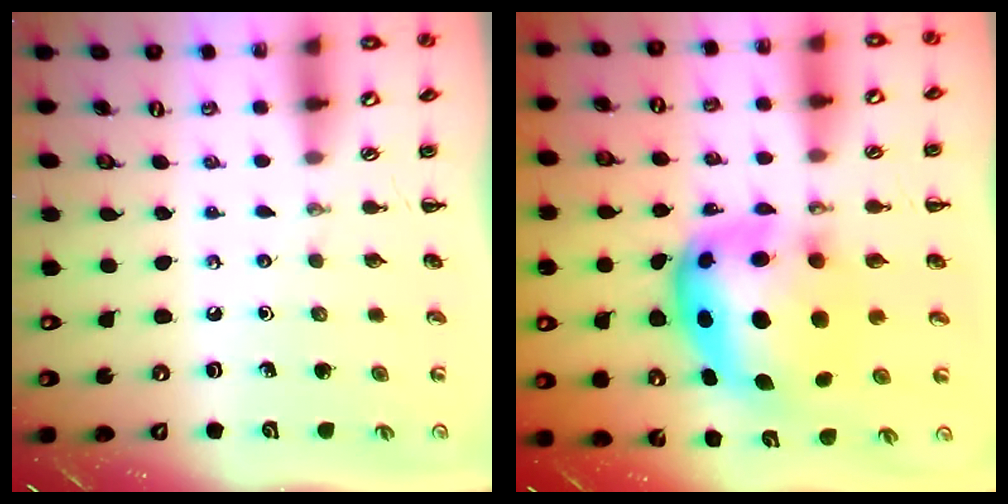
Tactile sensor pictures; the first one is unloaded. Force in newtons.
{"total": 10.9, "press": 10.6, "slide": 2.6}